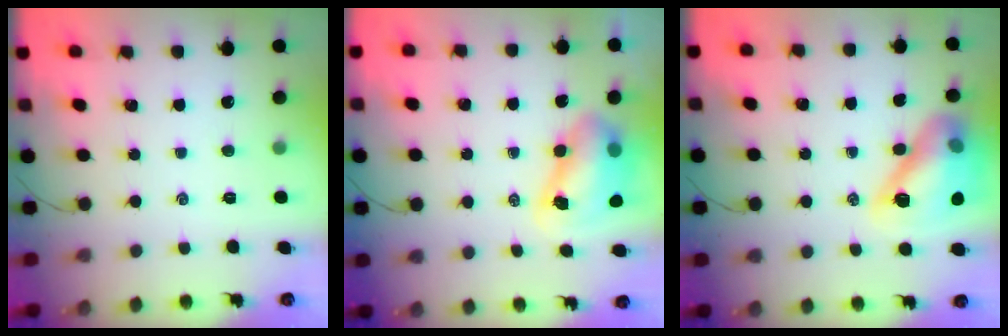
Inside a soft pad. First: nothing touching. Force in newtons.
{"total": 8.5, "press": 8.2, "slide": 2.4}
{"total": 15.4, "press": 14.9, "slide": 4.0}